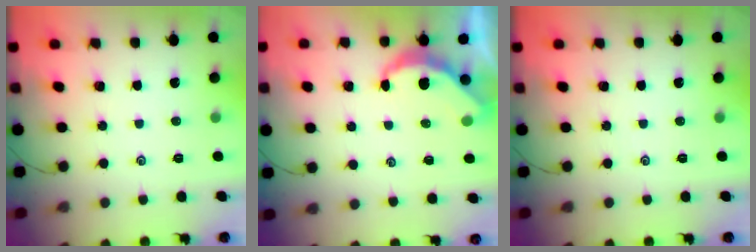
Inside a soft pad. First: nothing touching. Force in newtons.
{"total": 5.4, "press": 5.4, "slide": 0.3}
{"total": 0.0}